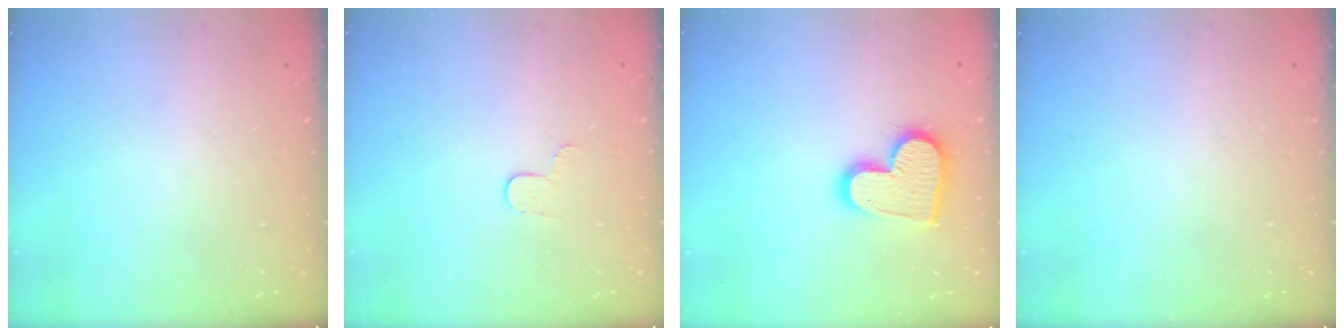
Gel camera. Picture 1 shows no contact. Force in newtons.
{"total": 4.4, "press": 4.3, "slide": 0.5}
{"total": 16.2, "press": 16.2, "slide": 1.3}
{"total": 0.0}